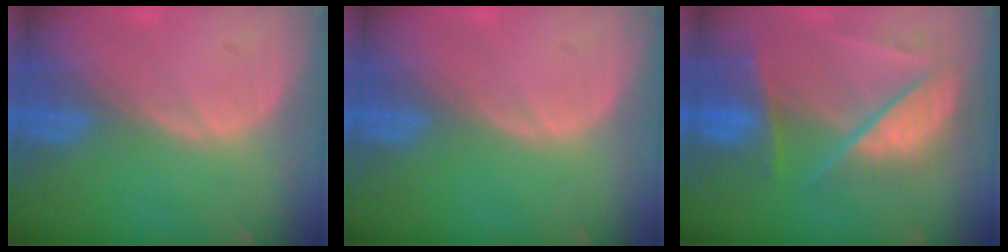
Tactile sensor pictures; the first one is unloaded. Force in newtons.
{"total": 0.0}
{"total": 9.3, "press": 8.1, "slide": 4.5}